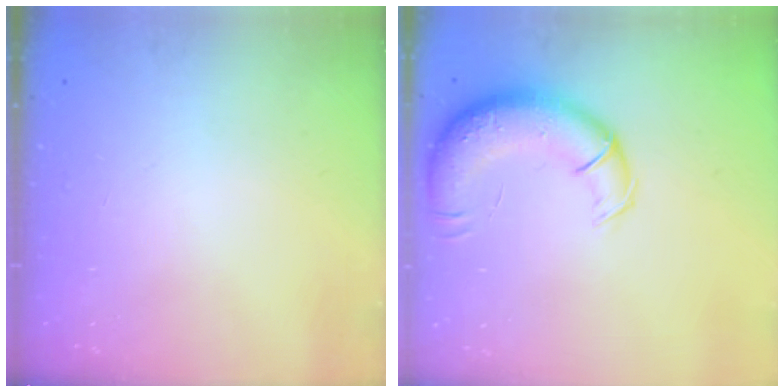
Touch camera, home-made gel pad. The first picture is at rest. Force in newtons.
{"total": 13.8, "press": 13.3, "slide": 3.7}